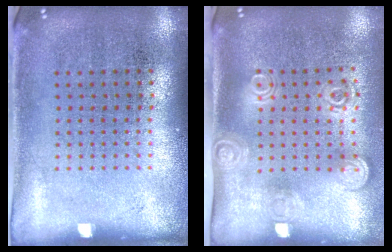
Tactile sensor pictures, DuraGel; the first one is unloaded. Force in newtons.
{"total": 1.9, "press": 1.4, "slide": 1.3}